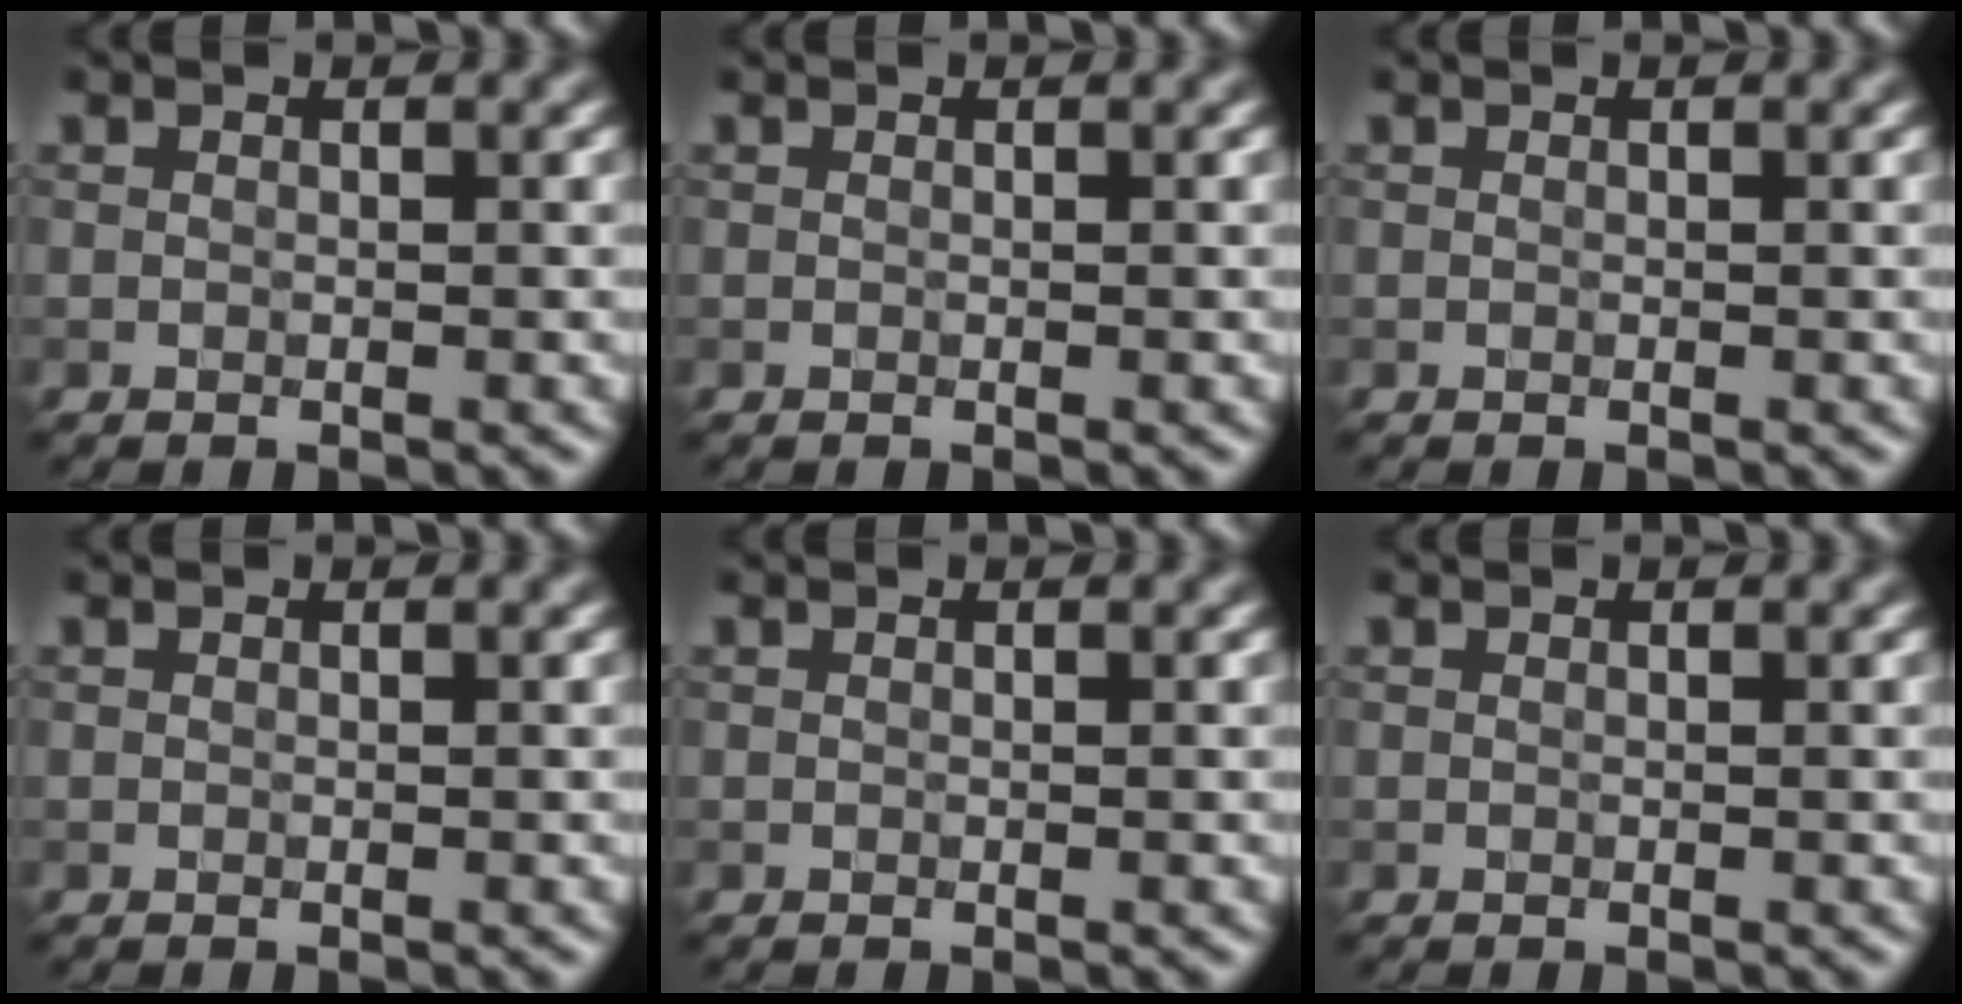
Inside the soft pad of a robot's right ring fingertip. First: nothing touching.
{"total": 0.0}
{"total": 0.0}
{"total": 0.0}
{"total": 0.0}
{"total": 0.0}